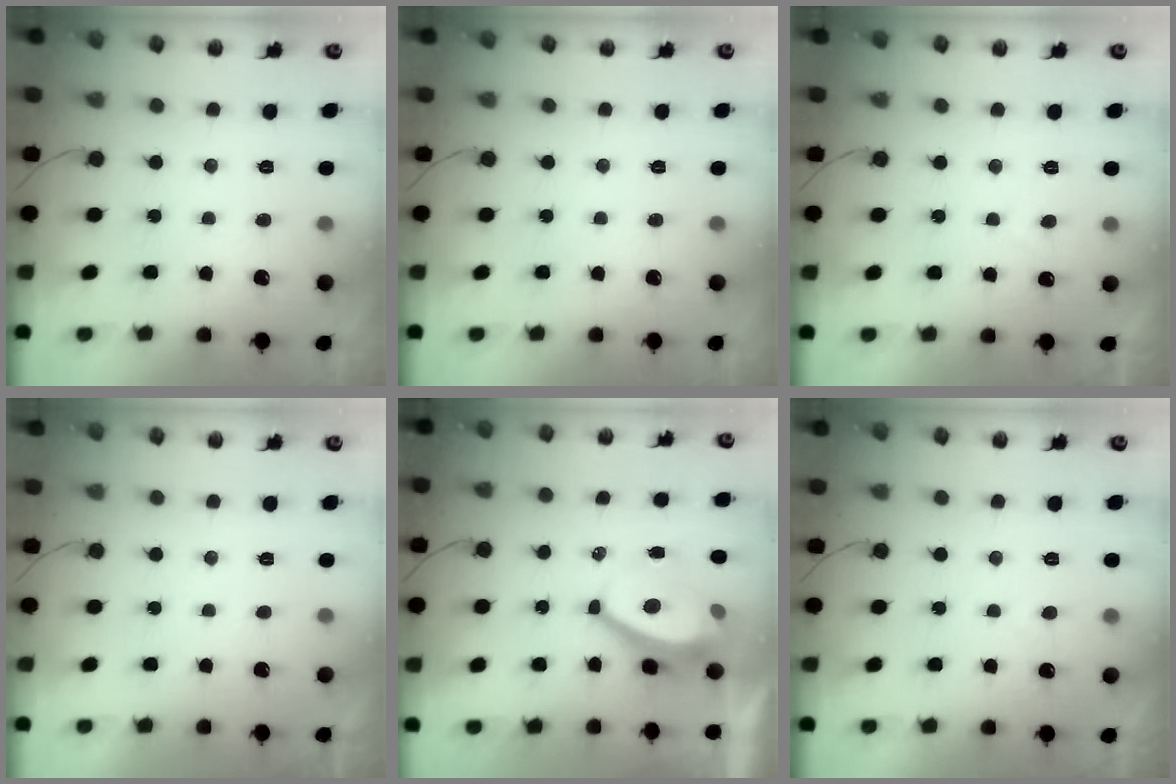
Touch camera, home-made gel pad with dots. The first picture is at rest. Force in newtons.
{"total": 0.0}
{"total": 1.1, "press": 0.9, "slide": 0.6}
{"total": 2.3, "press": 2.3, "slide": 0.4}
{"total": 6.3, "press": 6.3, "slide": 0.7}
{"total": 0.6, "press": 0.3, "slide": 0.5}